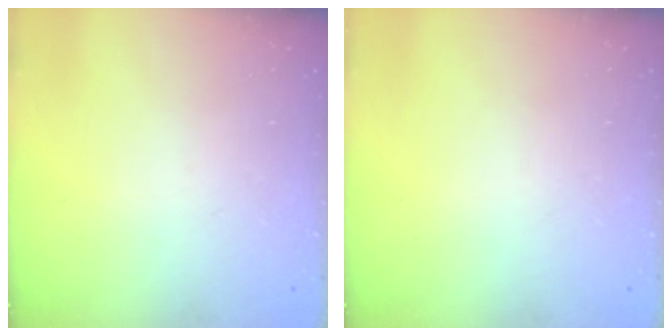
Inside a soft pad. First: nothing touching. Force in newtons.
{"total": 0.0}